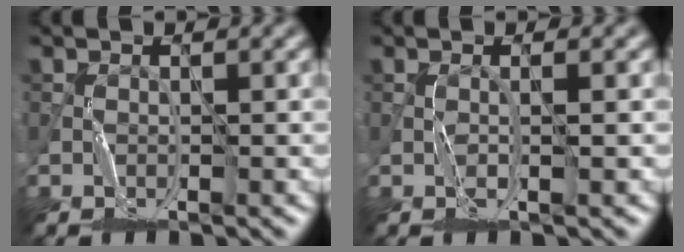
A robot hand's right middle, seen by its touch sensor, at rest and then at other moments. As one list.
[{"total": 0.9, "force": [0.0, 0.0, 0.9], "torque": [-0.016, 0.000, -0.002]}]